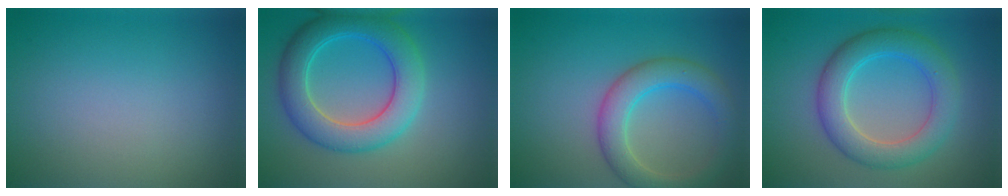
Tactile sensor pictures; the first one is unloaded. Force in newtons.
{"total": 6.4, "press": 6.3, "slide": 0.4}
{"total": 4.6, "press": 4.6, "slide": 0.2}
{"total": 4.2, "press": 4.2, "slide": 0.3}